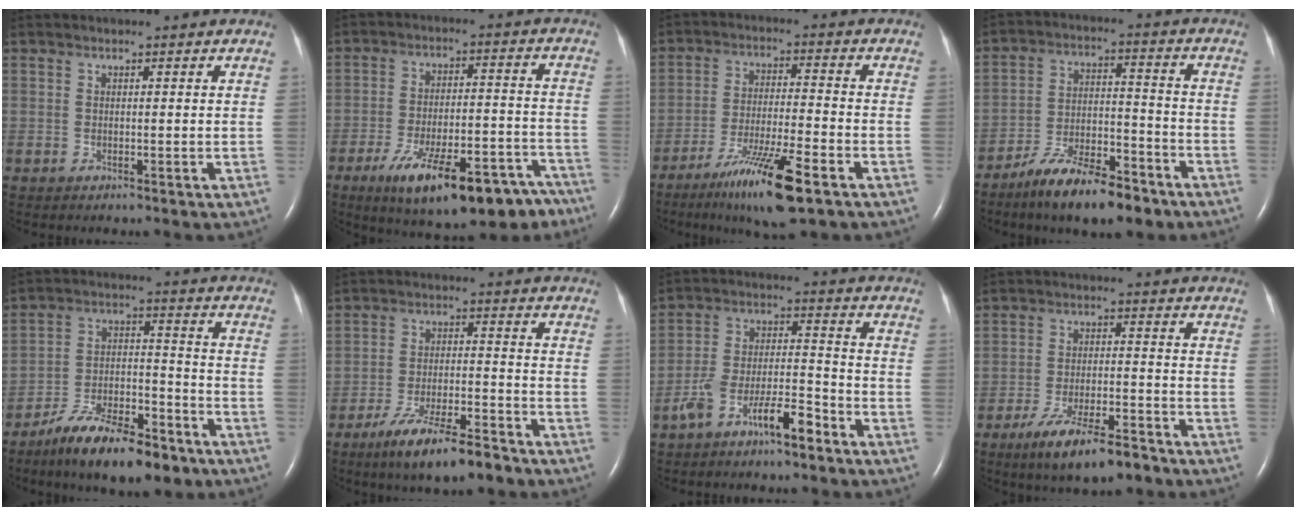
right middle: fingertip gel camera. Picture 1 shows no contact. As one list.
[{"total": 19.6, "force": [-13.7, 6.0, 12.6], "torque": [-0.143, 0.023, -0.206]}, {"total": 11.6, "force": [-7.1, 0.5, 9.2], "torque": [-0.172, -0.031, -0.123]}, {"total": 12.2, "force": [-9.0, 3.5, 7.5], "torque": [-0.129, 0.001, -0.155]}, {"total": 13.6, "force": [-9.9, 4.2, 8.4], "torque": [-0.143, 0.007, -0.169]}, {"total": 10.7, "force": [-7.9, 1.7, 7.0], "torque": [-0.125, -0.017, -0.137]}, {"total": 8.3, "force": [-5.7, 2.0, 5.7], "torque": [-0.111, 0.018, -0.102]}, {"total": 10.0, "force": [-7.2, 2.1, 6.7], "torque": [-0.120, -0.015, -0.122]}]